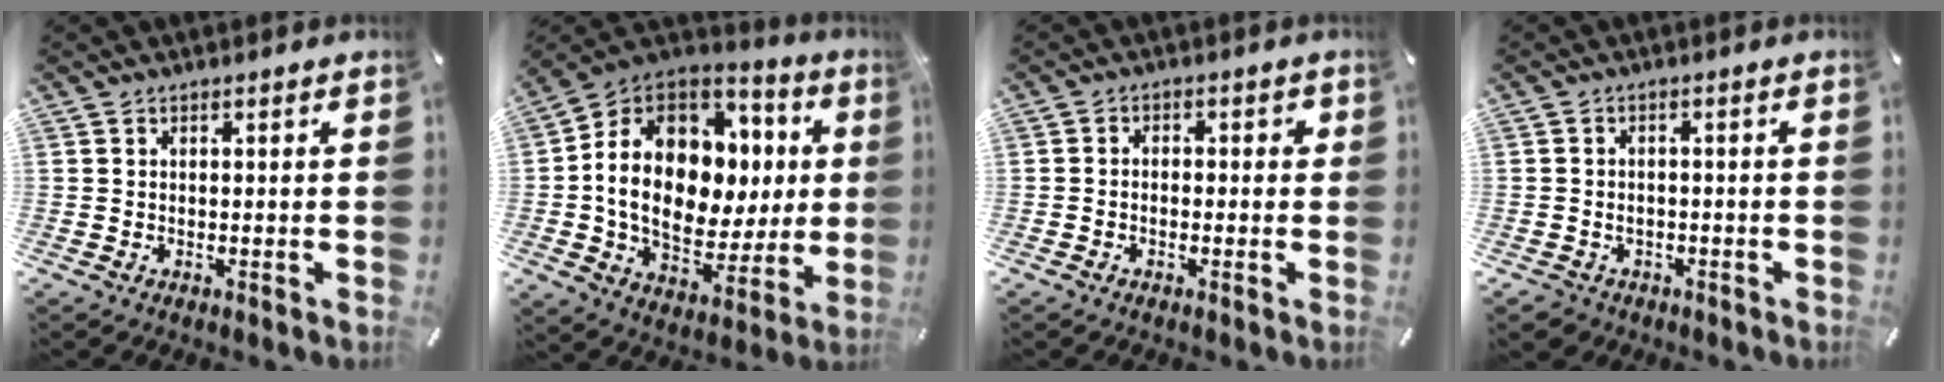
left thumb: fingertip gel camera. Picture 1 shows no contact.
{"total": 17.9, "force": [1.3, 14.0, 11.1], "torque": [-0.215, -0.011, 0.024]}
{"total": 2.3, "force": [-1.4, 1.4, 1.2], "torque": [-0.021, 0.011, -0.028]}
{"total": 2.9, "force": [-1.3, 2.4, 0.9], "torque": [-0.016, 0.006, -0.025]}